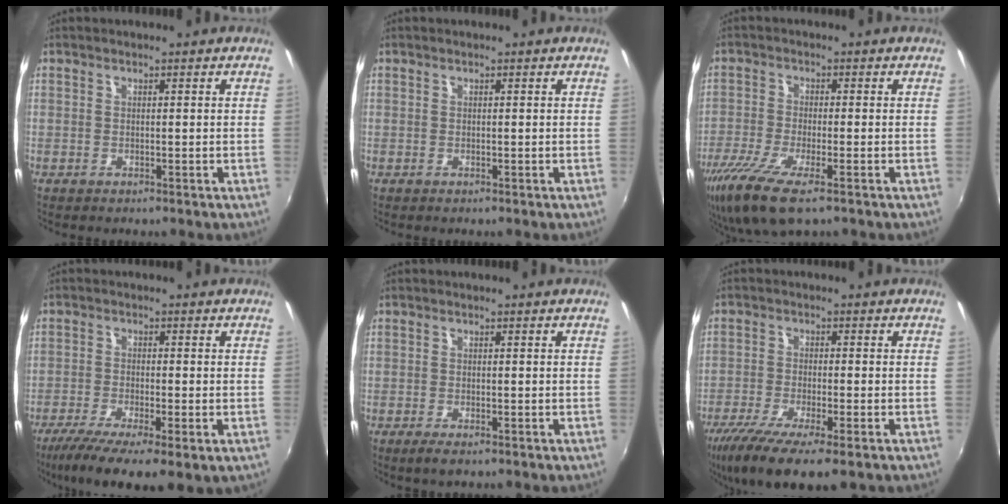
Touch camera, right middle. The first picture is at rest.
{"total": 0.0}
{"total": 10.6, "force": [-6.8, 2.6, 7.8], "torque": [-0.179, -0.040, -0.128]}
{"total": 10.2, "force": [-5.7, 2.6, 8.0], "torque": [-0.168, -0.039, -0.096]}
{"total": 2.2, "force": [-1.3, 0.6, 1.6], "torque": [-0.033, -0.010, -0.022]}
{"total": 11.8, "force": [-7.6, 2.6, 8.6], "torque": [-0.185, -0.048, -0.135]}